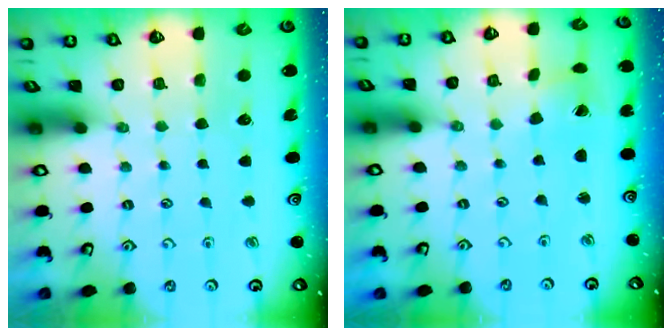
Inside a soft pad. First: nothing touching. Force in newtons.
{"total": 1.7, "press": 1.7, "slide": 0.2}